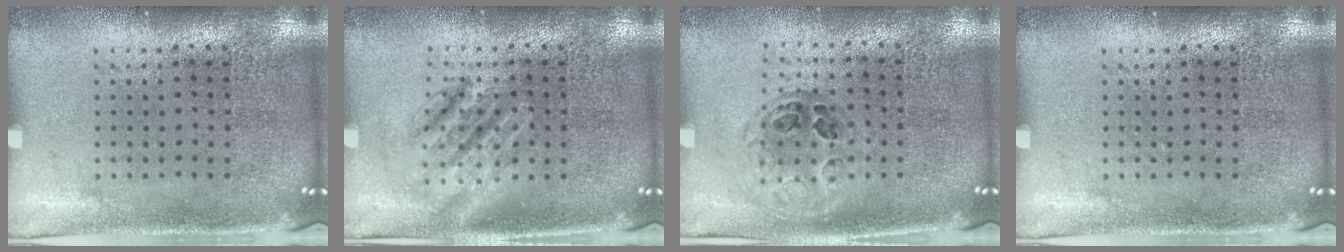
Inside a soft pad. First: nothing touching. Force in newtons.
{"total": 2.7, "press": 2.6, "slide": 0.4}
{"total": 1.0, "press": 0.9, "slide": 0.3}
{"total": 0.0}